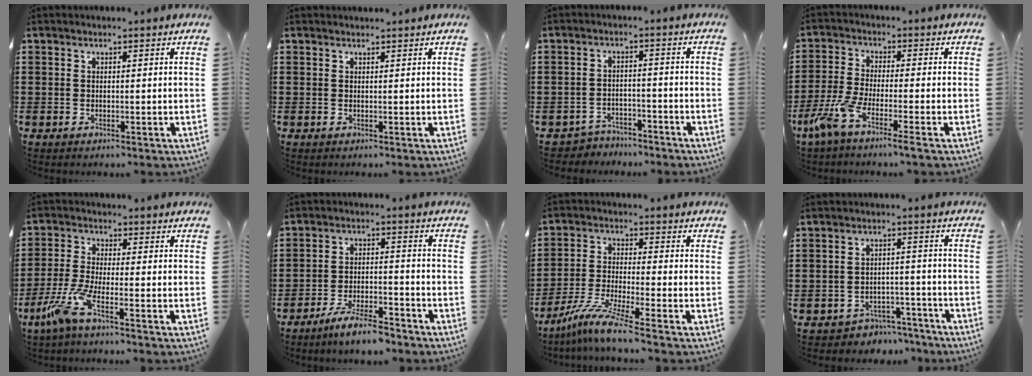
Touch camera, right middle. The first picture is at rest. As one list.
[{"total": 0.6, "force": [0.6, 0.0, 0.0], "torque": [-0.002, 0.001, 0.011]}, {"total": 3.3, "force": [-3.2, 0.6, -0.1], "torque": [-0.008, 0.001, -0.069]}, {"total": 5.7, "force": [-3.9, 0.2, 4.2], "torque": [-0.112, -0.022, -0.080]}, {"total": 5.9, "force": [-3.5, 0.7, 4.7], "torque": [-0.128, -0.020, -0.074]}, {"total": 6.0, "force": [-5.3, 0.4, 2.8], "torque": [-0.059, -0.004, -0.100]}, {"total": 7.0, "force": [-5.4, -0.2, 4.5], "torque": [-0.100, -0.021, -0.106]}, {"total": 3.7, "force": [-3.6, 0.7, -0.1], "torque": [-0.008, 0.003, -0.077]}]